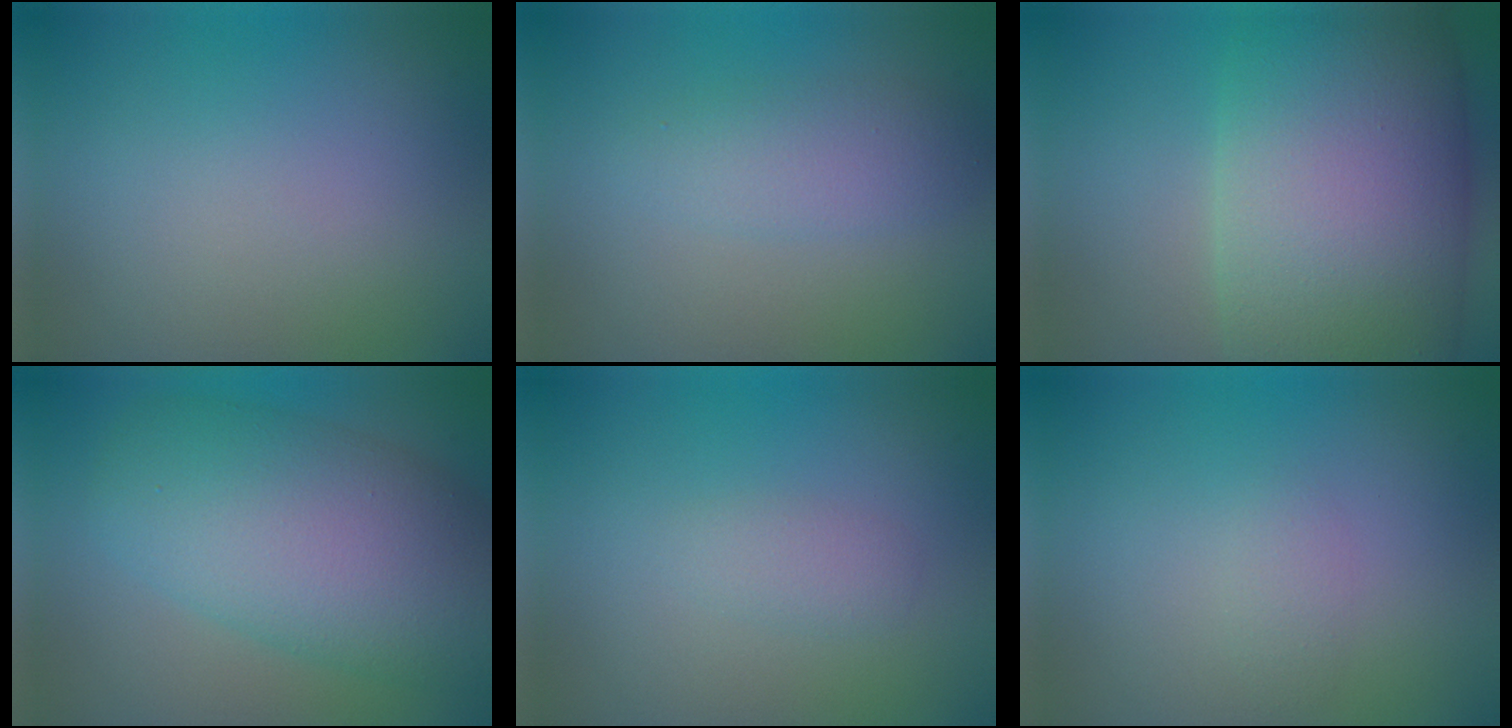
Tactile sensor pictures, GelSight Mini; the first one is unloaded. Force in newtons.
{"total": 2.8, "press": 2.8, "slide": 0.1}
{"total": 15.7, "press": 15.7, "slide": 0.8}
{"total": 10.2, "press": 10.2, "slide": 0.2}
{"total": 1.2, "press": 1.2, "slide": 0.1}
{"total": 1.1, "press": 1.1, "slide": 0.0}